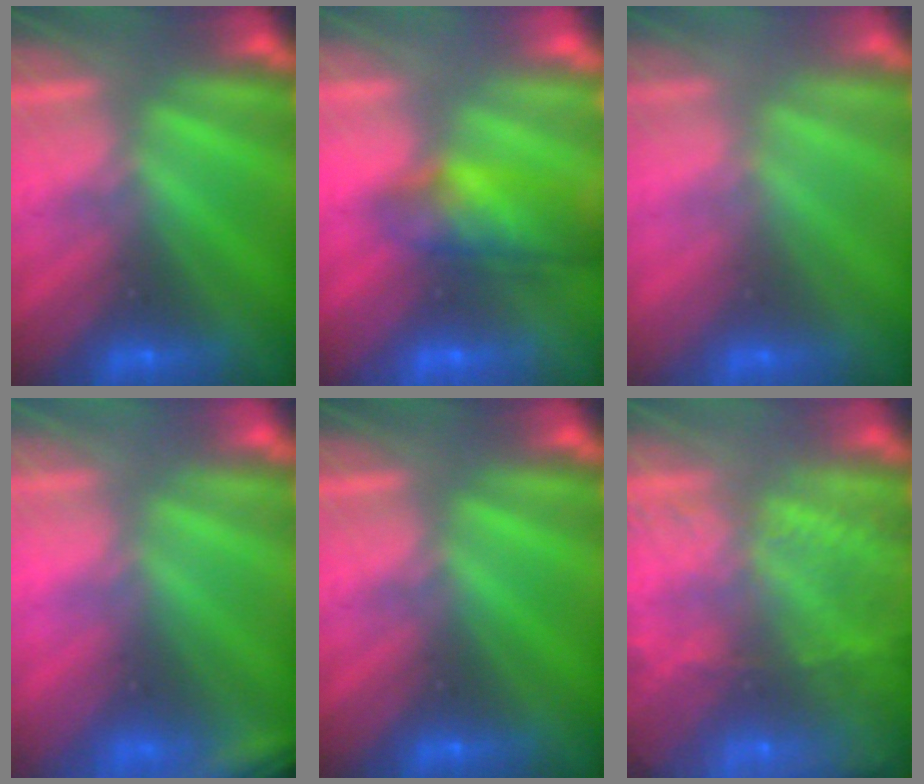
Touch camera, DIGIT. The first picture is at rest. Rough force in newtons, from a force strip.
{"total": 7.5}
{"total": 2.6}
{"total": 2.4}
{"total": 0.0}
{"total": 7.0}